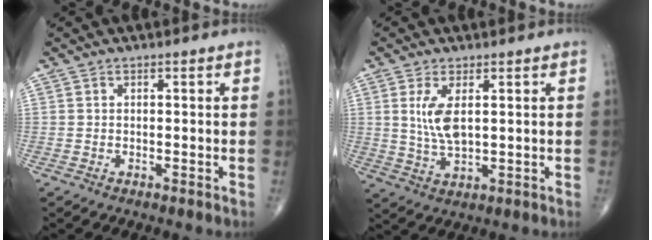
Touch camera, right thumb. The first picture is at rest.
{"total": 6.2, "force": [1.5, 2.6, 5.5], "torque": [-0.115, -0.011, 0.037]}